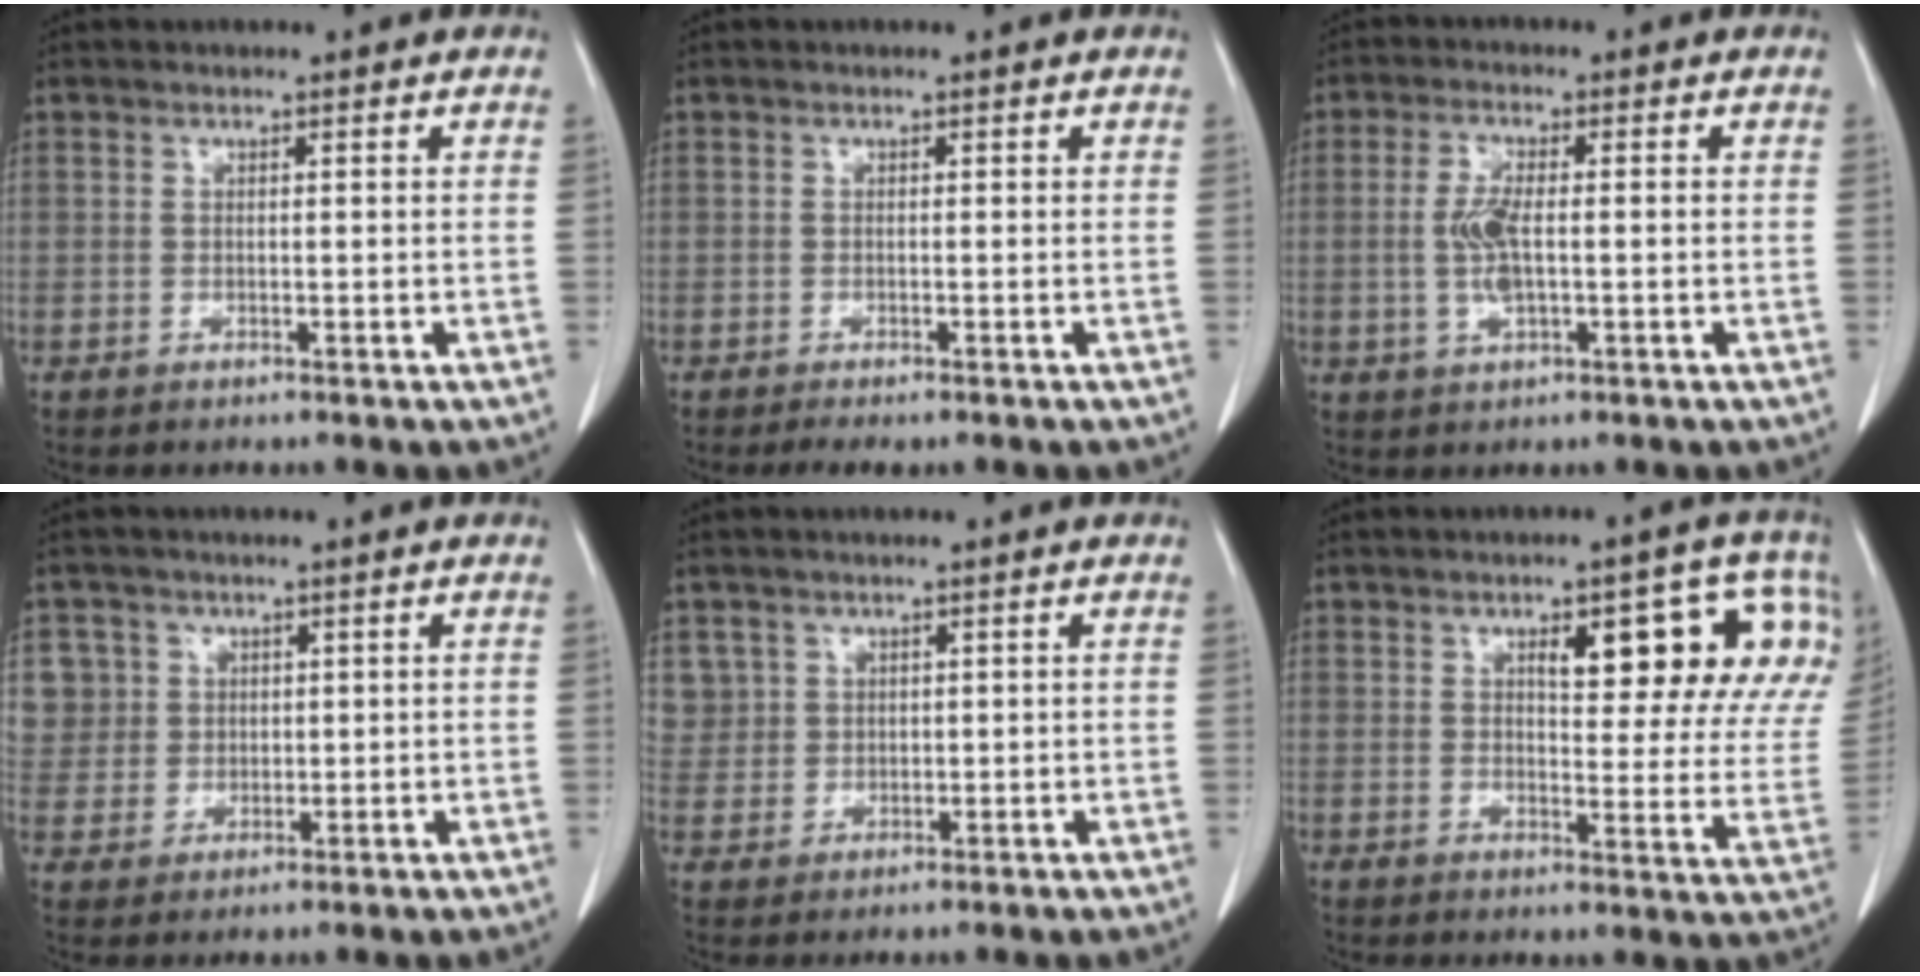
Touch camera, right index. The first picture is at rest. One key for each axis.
{"total": 2.1, "fx": -1.6, "fy": 0.6, "fz": 1.2, "tx": -0.015, "ty": -0.004, "tz": -0.021}
{"total": 5.2, "fx": -0.5, "fy": 1.6, "fz": 4.9, "tx": -0.109, "ty": 0.002, "tz": -0.008}
{"total": 6.7, "fx": 2.5, "fy": 6.2, "fz": 0.0, "tx": 0.009, "ty": 0.014, "tz": 0.057}
{"total": 4.1, "fx": 2.0, "fy": 3.5, "fz": -0.2, "tx": 0.021, "ty": 0.005, "tz": 0.039}
{"total": 15.0, "fx": 6.6, "fy": 4.8, "fz": 12.6, "tx": -0.144, "ty": 0.006, "tz": 0.075}